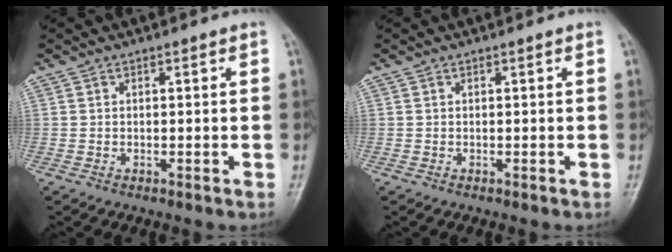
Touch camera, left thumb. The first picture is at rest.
{"total": 0.0}